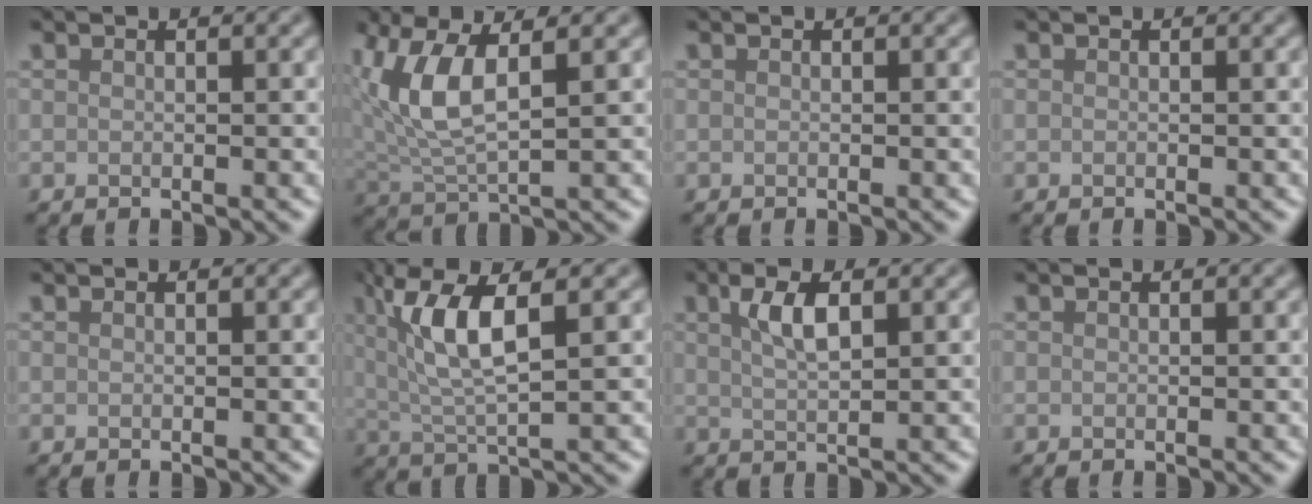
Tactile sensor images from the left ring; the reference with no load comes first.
{"total": 6.2, "force": [1.8, 2.7, 5.3], "torque": [-0.123, 0.003, 0.038]}
{"total": 0.0}
{"total": 0.0}
{"total": 0.0}
{"total": 6.4, "force": [2.0, 1.6, 5.8], "torque": [-0.115, 0.005, 0.040]}
{"total": 3.2, "force": [1.2, 1.1, 2.8], "torque": [-0.056, 0.006, 0.023]}
{"total": 0.0}